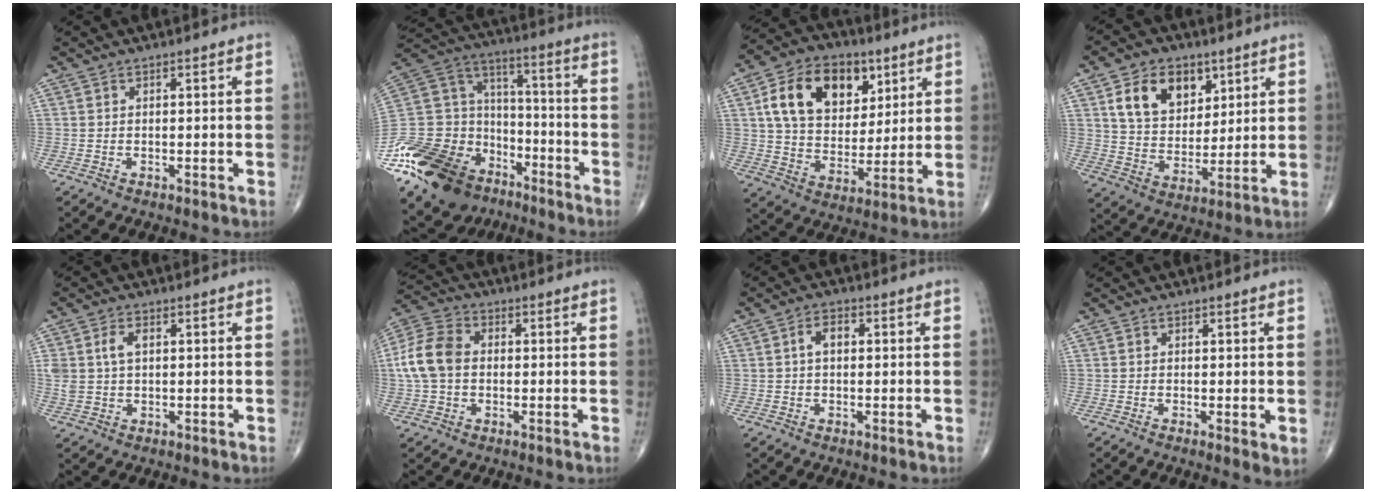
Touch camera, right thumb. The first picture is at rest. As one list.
[{"total": 31.7, "force": [-18.2, 19.8, 16.8], "torque": [-0.403, 0.049, -0.318]}, {"total": 18.7, "force": [7.0, 12.8, 11.7], "torque": [-0.167, -0.014, 0.122]}, {"total": 13.3, "force": [6.0, 9.2, 7.5], "torque": [-0.090, -0.028, 0.114]}, {"total": 4.9, "force": [1.2, 3.1, 3.6], "torque": [-0.077, 0.006, 0.026]}, {"total": 10.6, "force": [0.2, 7.8, 7.1], "torque": [-0.143, 0.026, -0.004]}, {"total": 3.4, "force": [0.4, 2.1, 2.6], "torque": [-0.041, 0.014, 0.004]}, {"total": 2.2, "force": [0.1, 0.7, 2.1], "torque": [-0.034, -0.011, -0.001]}]